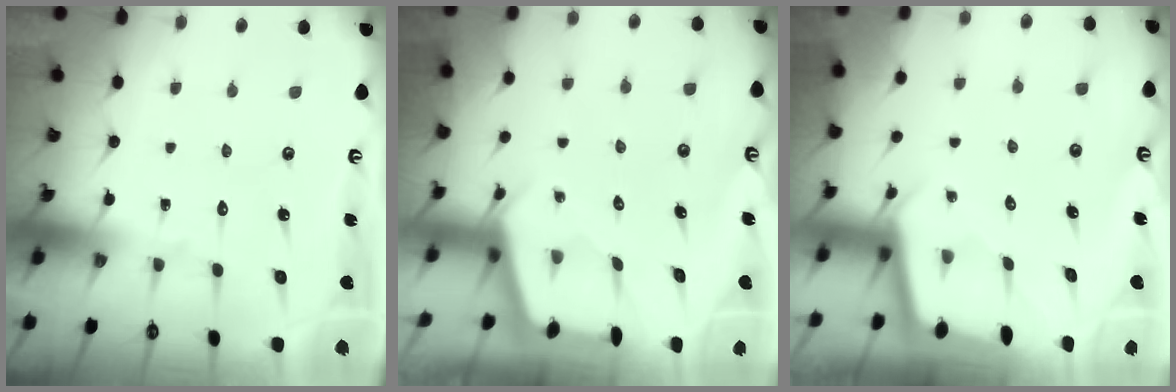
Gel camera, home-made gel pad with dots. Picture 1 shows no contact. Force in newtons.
{"total": 2.4, "press": 2.4, "slide": 0.3}
{"total": 2.0, "press": 2.0, "slide": 0.3}